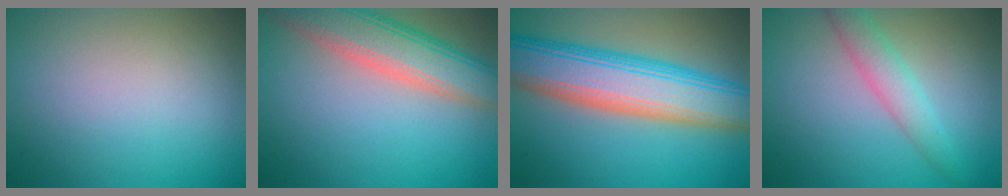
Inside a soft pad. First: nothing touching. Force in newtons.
{"total": 7.3, "press": 7.3, "slide": 0.6}
{"total": 10.3, "press": 10.3, "slide": 0.6}
{"total": 2.9, "press": 2.9, "slide": 0.1}